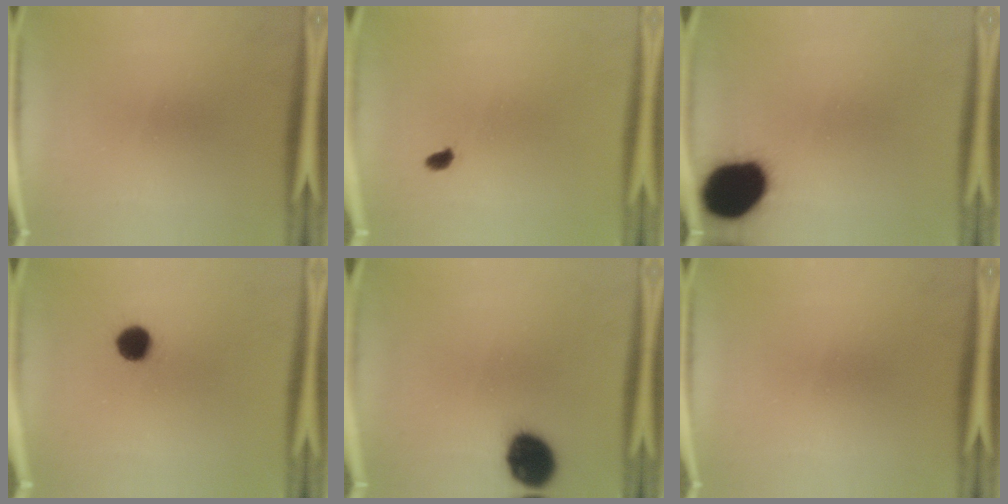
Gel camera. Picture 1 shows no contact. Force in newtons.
{"total": 1.4}
{"total": 18.5}
{"total": 5.9}
{"total": 12.1}
{"total": 0.0}